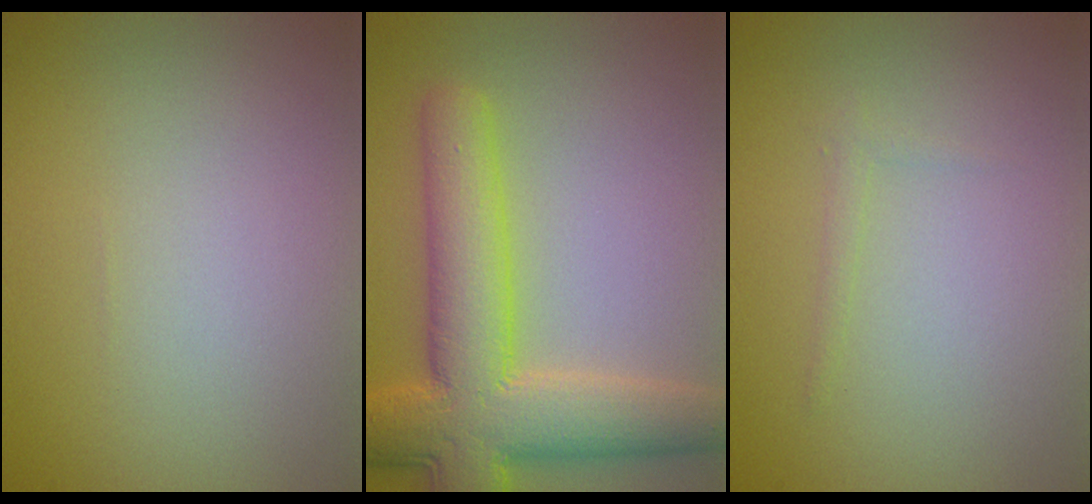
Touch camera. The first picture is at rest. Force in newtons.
{"total": 8.8, "press": 8.8, "slide": 0.3}
{"total": 0.7, "press": 0.7, "slide": 0.0}